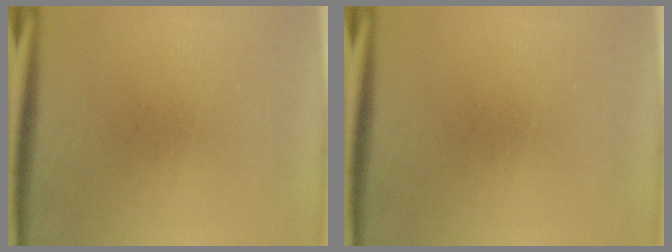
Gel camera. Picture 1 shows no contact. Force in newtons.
{"total": 0.0}